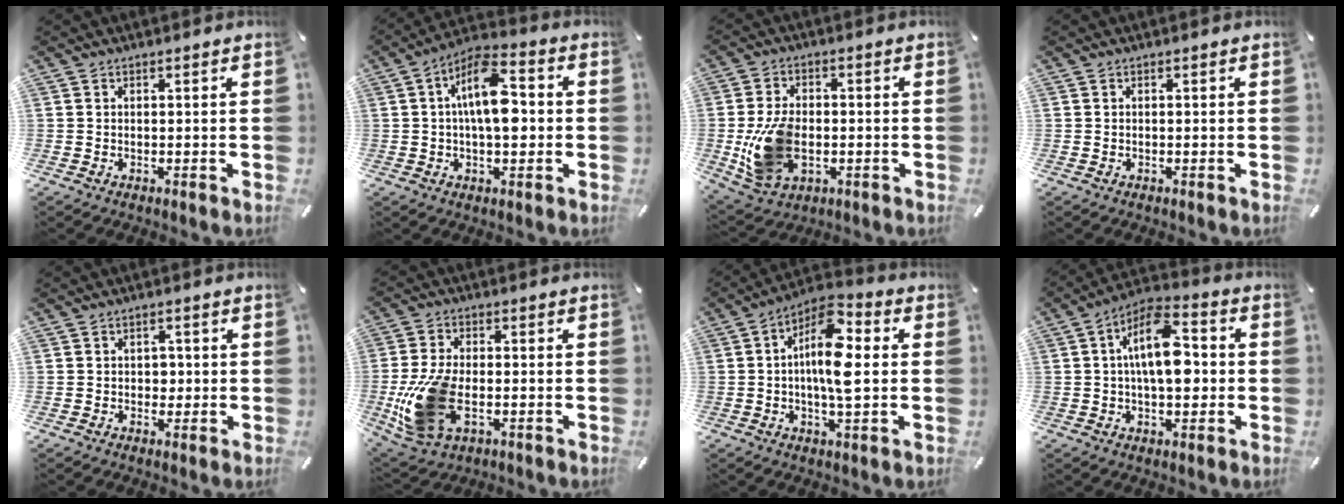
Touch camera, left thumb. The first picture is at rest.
{"total": 13.1, "force": [0.6, 6.3, 11.5], "torque": [-0.197, 0.002, 0.009]}
{"total": 12.9, "force": [-2.4, 8.6, 9.3], "torque": [-0.192, 0.001, -0.037]}
{"total": 0.0}
{"total": 2.2, "force": [-0.2, 1.9, 1.1], "torque": [-0.008, -0.001, -0.010]}
{"total": 15.4, "force": [-3.5, 9.2, 11.9], "torque": [-0.261, -0.006, -0.057]}
{"total": 12.4, "force": [1.0, 4.5, 11.5], "torque": [-0.208, -0.008, 0.014]}
{"total": 13.8, "force": [0.6, 7.1, 11.8], "torque": [-0.202, 0.003, 0.011]}